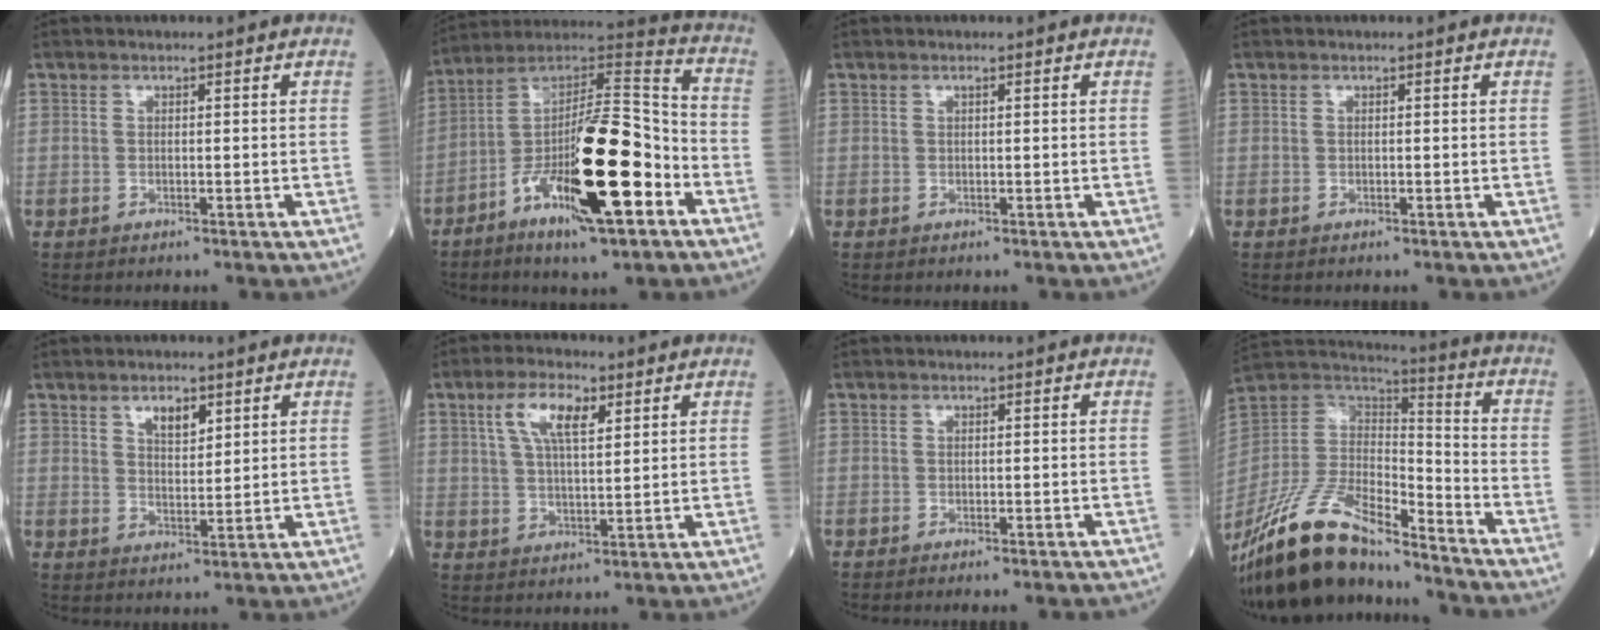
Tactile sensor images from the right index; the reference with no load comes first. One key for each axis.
{"total": 21.8, "fx": -8.1, "fy": 4.1, "fz": 19.8, "tx": -0.343, "ty": -0.006, "tz": -0.131}
{"total": 0.0}
{"total": 0.0}
{"total": 3.7, "fx": 2.2, "fy": 1.5, "fz": 2.5, "tx": -0.043, "ty": -0.001, "tz": 0.040}
{"total": 7.1, "fx": 3.2, "fy": 2.3, "fz": 5.9, "tx": -0.118, "ty": 0.012, "tz": 0.060}
{"total": 3.0, "fx": -2.6, "fy": 0.2, "fz": 1.3, "tx": -0.011, "ty": -0.004, "tz": -0.032}
{"total": 21.9, "fx": -18.1, "fy": 5.8, "fz": 10.9, "tx": -0.243, "ty": -0.006, "tz": -0.337}